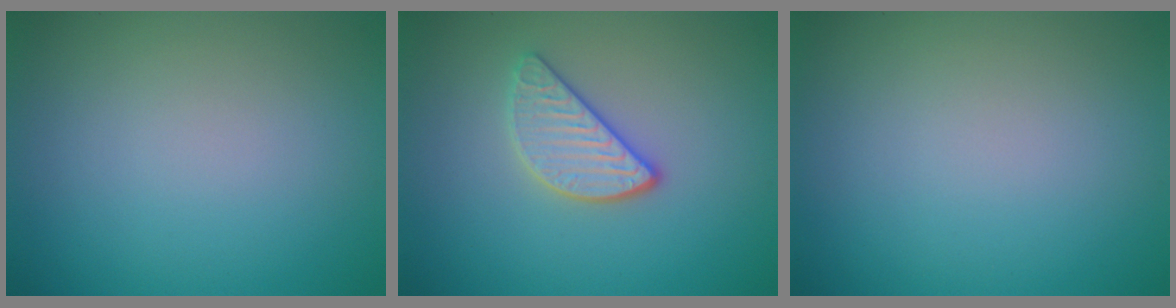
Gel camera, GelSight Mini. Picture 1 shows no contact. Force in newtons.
{"total": 2.9, "press": 2.7, "slide": 1.2}
{"total": 0.0}